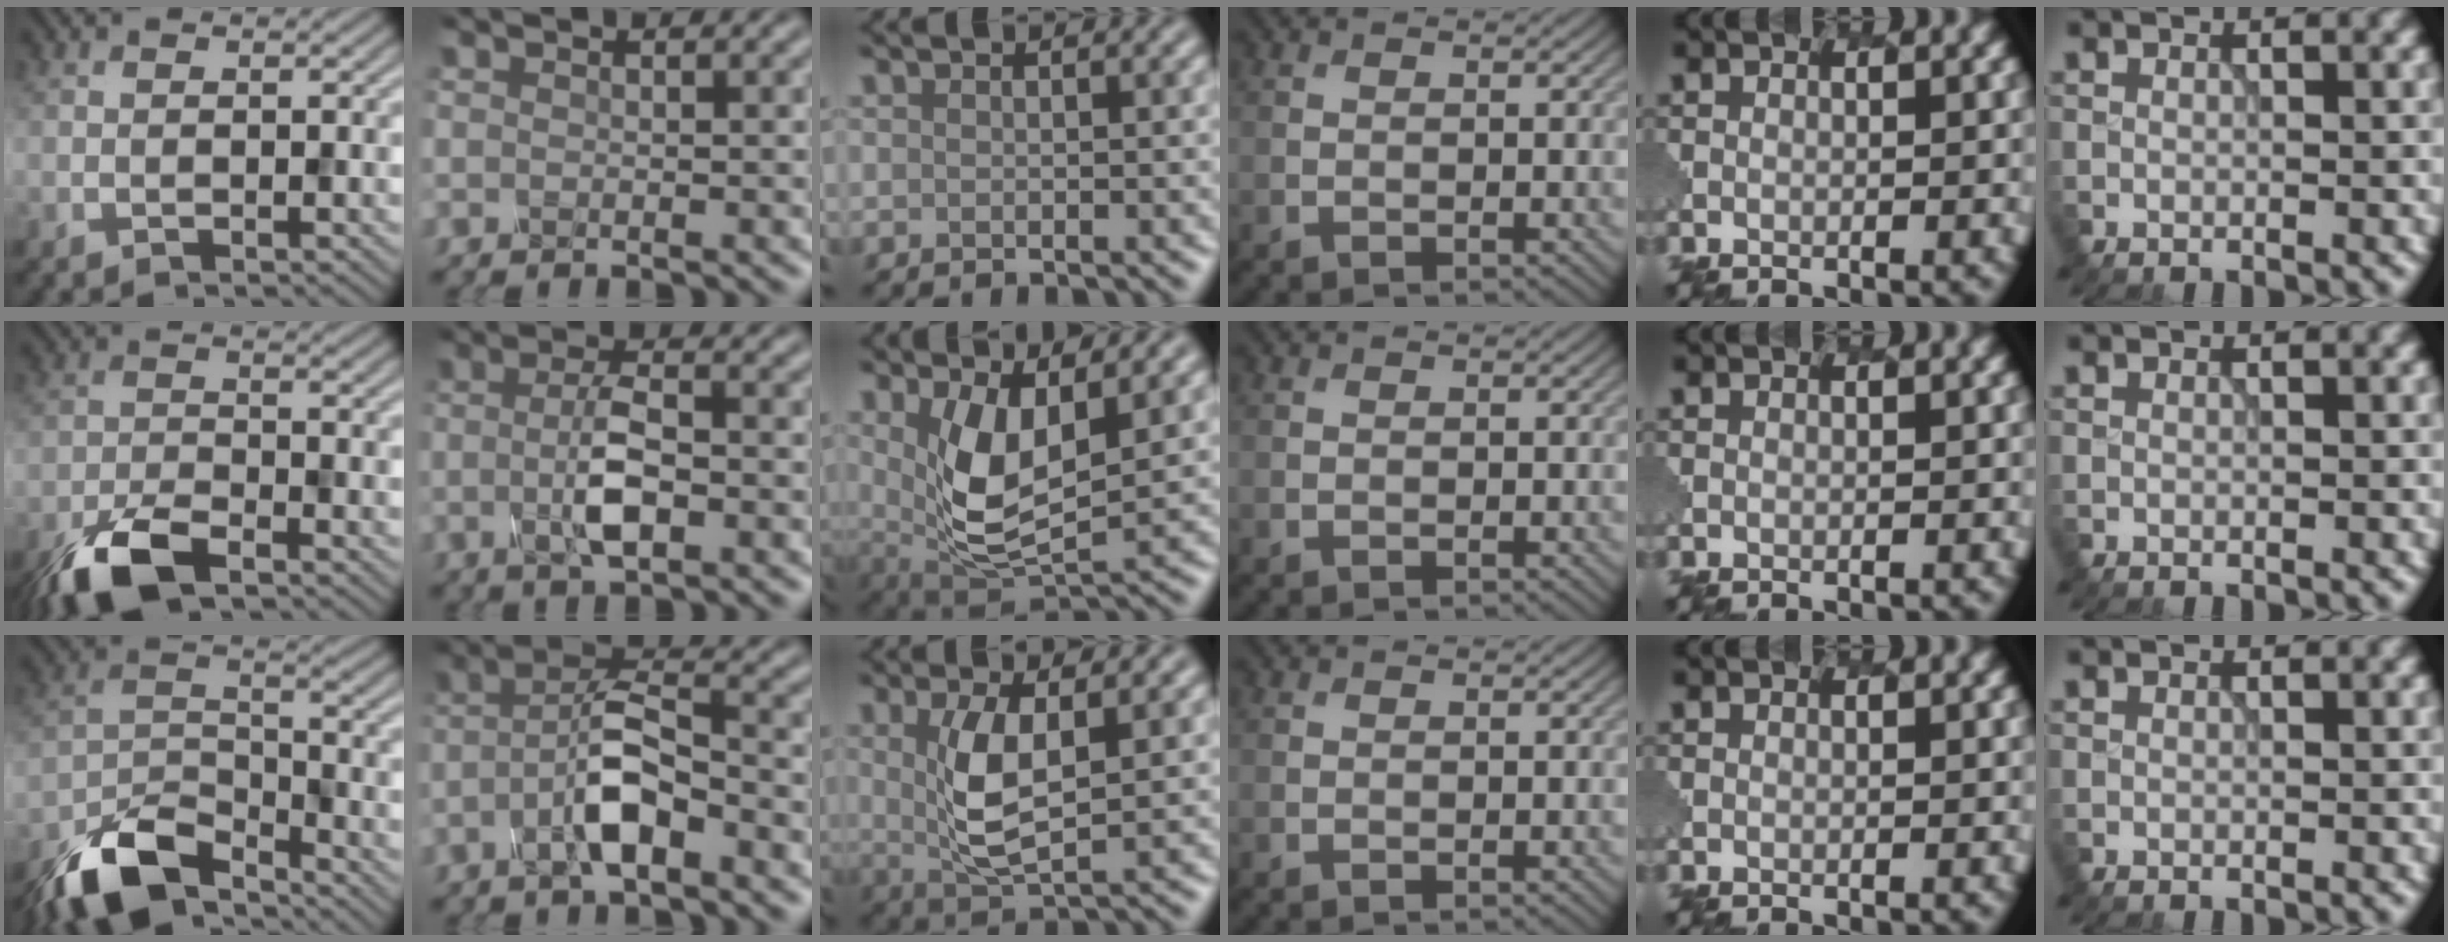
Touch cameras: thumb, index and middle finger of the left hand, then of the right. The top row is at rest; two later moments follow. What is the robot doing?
{"motion": "press", "object": "mechanical pencil"}